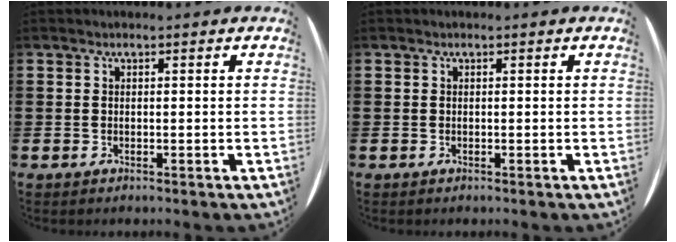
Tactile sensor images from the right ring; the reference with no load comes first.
{"total": 0.0}